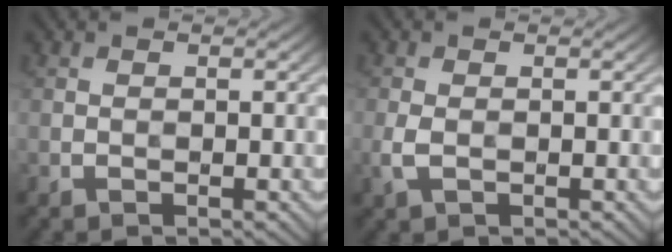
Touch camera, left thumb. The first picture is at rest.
{"total": 2.2, "force": [-0.5, 1.3, 1.8], "torque": [-0.052, -0.005, -0.012]}